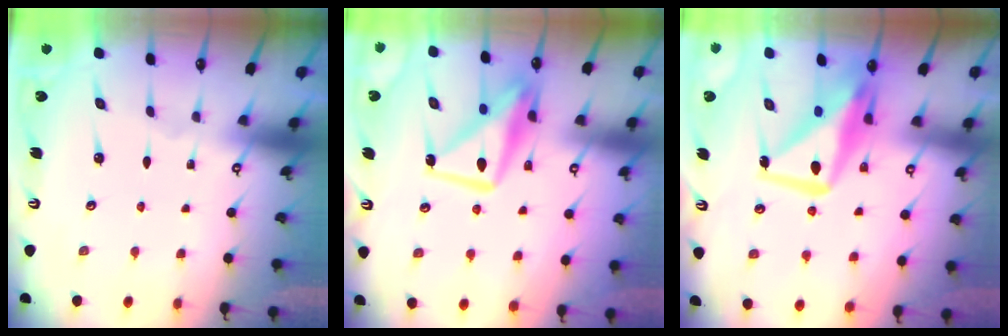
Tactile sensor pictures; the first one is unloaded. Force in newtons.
{"total": 12.7, "press": 12.6, "slide": 1.5}
{"total": 13.4, "press": 13.4, "slide": 1.3}